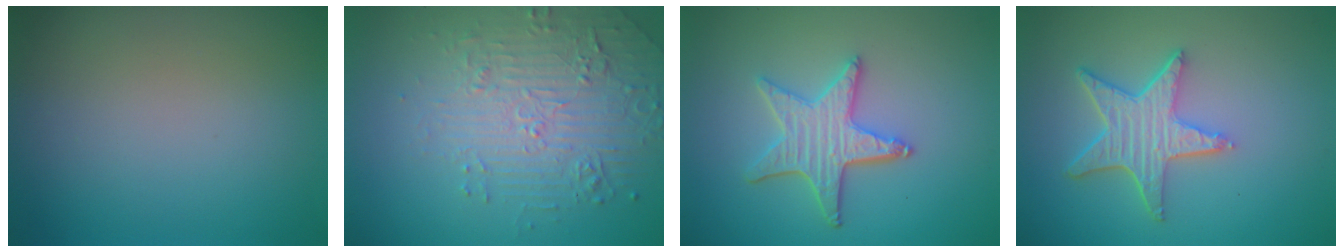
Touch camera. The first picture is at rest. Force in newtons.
{"total": 4.9, "press": 3.7, "slide": 3.2}
{"total": 4.3, "press": 3.6, "slide": 2.2}
{"total": 5.0, "press": 3.9, "slide": 3.1}